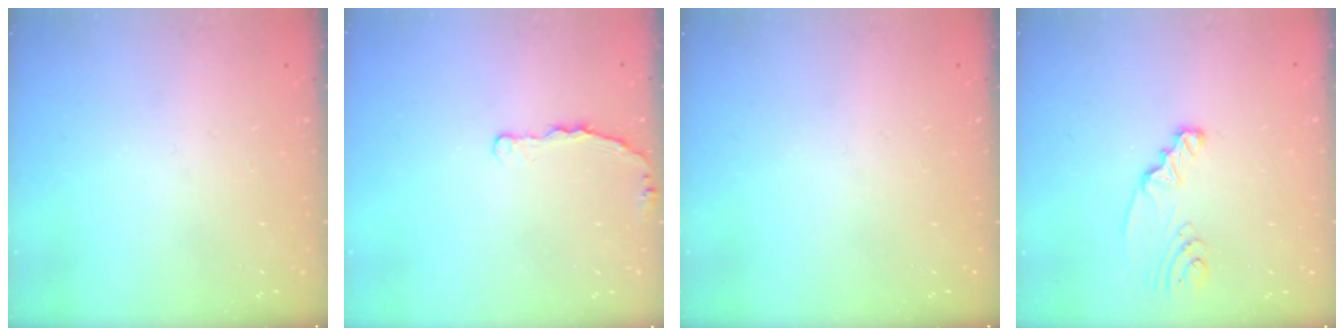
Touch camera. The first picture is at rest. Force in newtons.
{"total": 2.9, "press": 2.9, "slide": 0.4}
{"total": 0.0}
{"total": 2.4, "press": 2.4, "slide": 0.3}